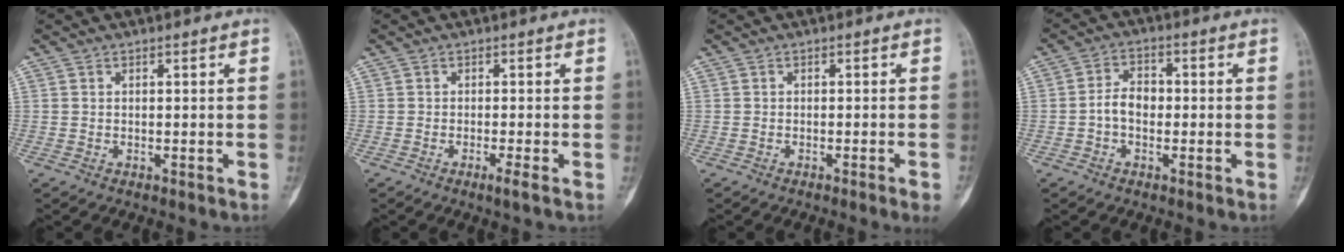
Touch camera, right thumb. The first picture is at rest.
{"total": 1.5, "force": [-0.8, -0.2, 1.3], "torque": [-0.030, -0.005, -0.018]}
{"total": 2.7, "force": [-1.6, -0.3, 2.1], "torque": [-0.034, 0.004, -0.021]}
{"total": 4.7, "force": [-0.9, 3.2, 3.3], "torque": [-0.045, 0.020, -0.024]}